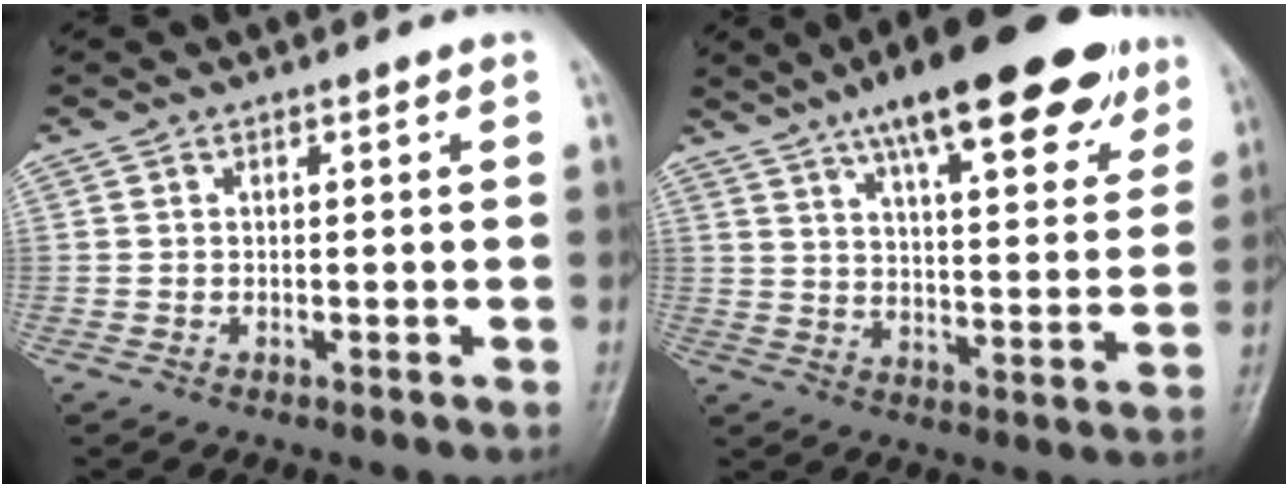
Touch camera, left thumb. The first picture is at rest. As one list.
[{"total": 23.2, "force": [14.5, 7.1, 16.7], "torque": [-0.213, -0.023, 0.215]}]